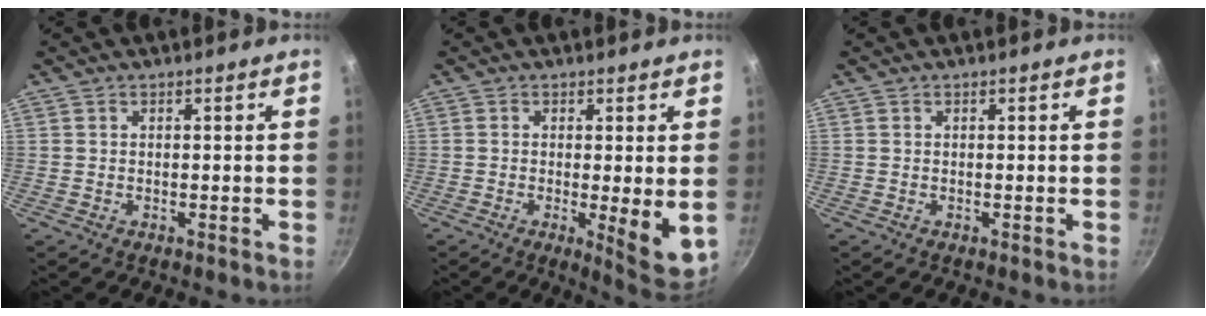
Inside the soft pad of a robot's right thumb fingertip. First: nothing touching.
{"total": 7.8, "force": [-0.6, 1.8, 7.6], "torque": [-0.101, -0.021, -0.004]}
{"total": 0.0}